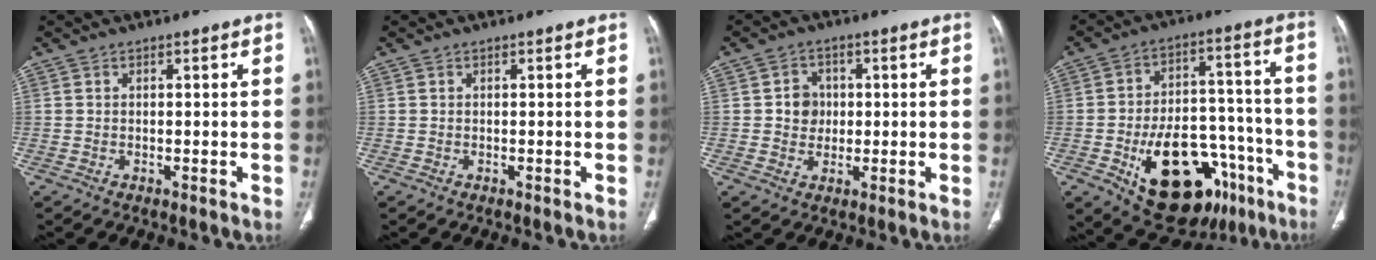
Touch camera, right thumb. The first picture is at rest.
{"total": 0.0}
{"total": 4.6, "force": [0.4, 4.2, 1.9], "torque": [-0.004, 0.005, 0.003]}
{"total": 24.5, "force": [-11.7, 13.8, 16.5], "torque": [-0.213, 0.067, -0.160]}